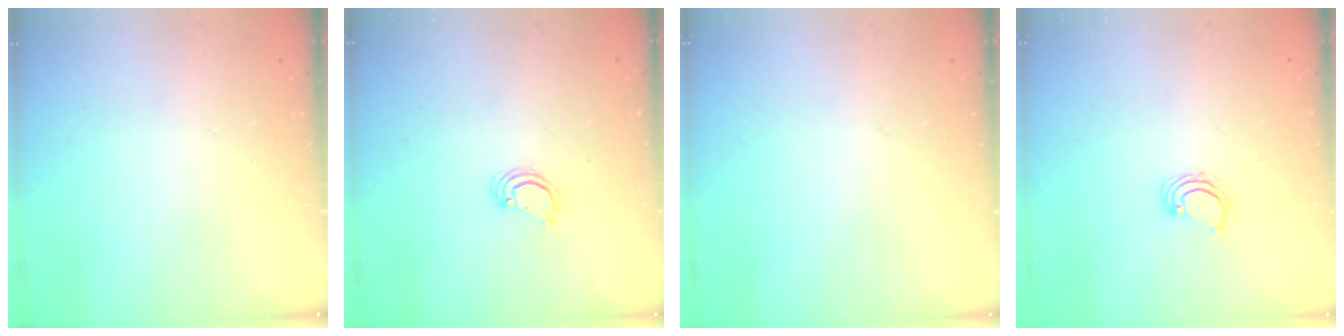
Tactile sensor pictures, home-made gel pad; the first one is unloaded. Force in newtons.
{"total": 2.6, "press": 2.6, "slide": 0.2}
{"total": 0.0}
{"total": 2.6, "press": 2.6, "slide": 0.3}